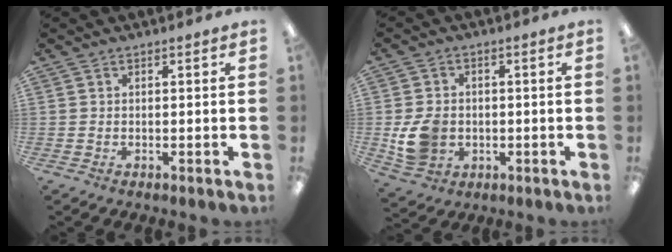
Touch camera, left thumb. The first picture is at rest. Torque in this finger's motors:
{"motor_torque": [-0.72, 0.98, 0.74, -0.69, 0.05]}